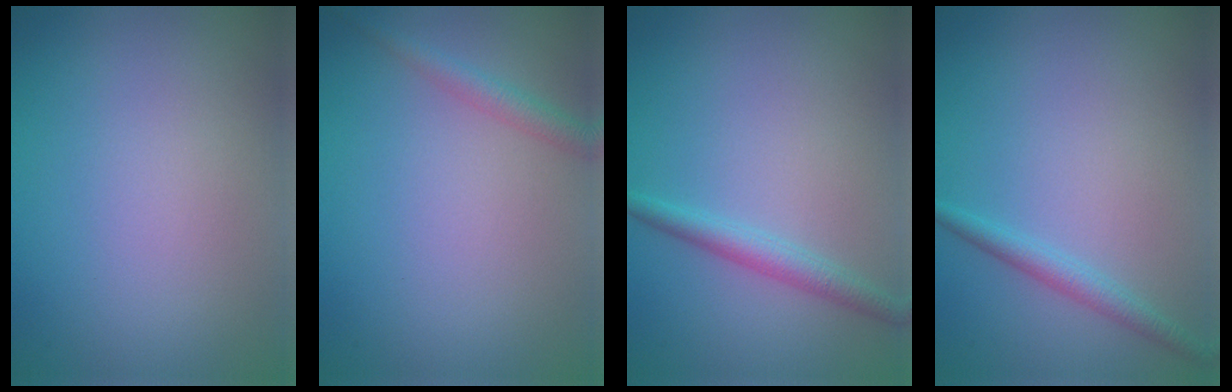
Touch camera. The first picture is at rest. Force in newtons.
{"total": 1.7, "press": 1.7, "slide": 0.1}
{"total": 2.2, "press": 2.2, "slide": 0.0}
{"total": 1.8, "press": 1.8, "slide": 0.0}